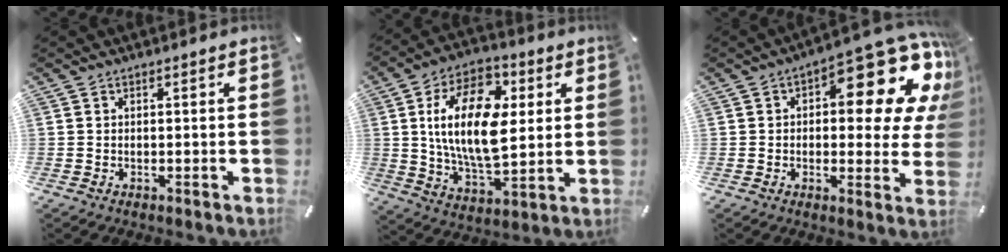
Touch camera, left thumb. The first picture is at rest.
{"total": 19.4, "force": [4.3, 11.3, 15.2], "torque": [-0.293, 0.003, 0.070]}
{"total": 16.6, "force": [8.2, 6.7, 12.8], "torque": [-0.158, -0.075, 0.130]}